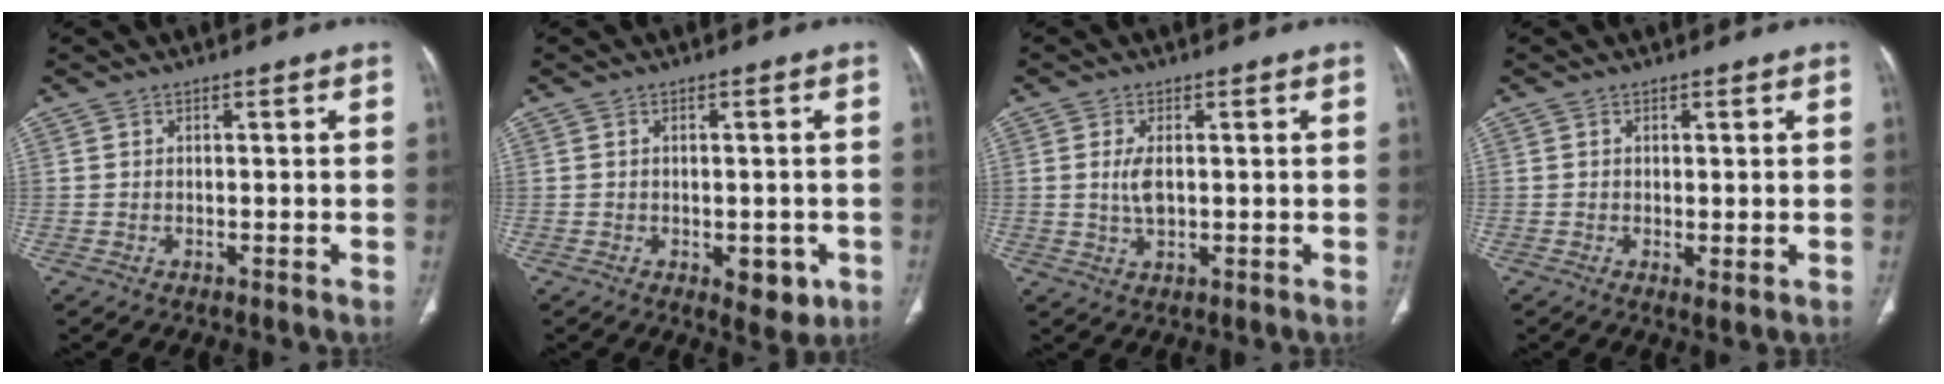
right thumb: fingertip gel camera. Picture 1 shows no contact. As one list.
[{"total": 5.4, "force": [-1.8, 2.9, 4.2], "torque": [-0.033, 0.001, -0.013]}, {"total": 3.6, "force": [0.3, 1.8, 3.1], "torque": [-0.067, -0.004, 0.009]}, {"total": 1.8, "force": [-0.2, 0.5, 1.7], "torque": [-0.036, -0.010, -0.001]}]